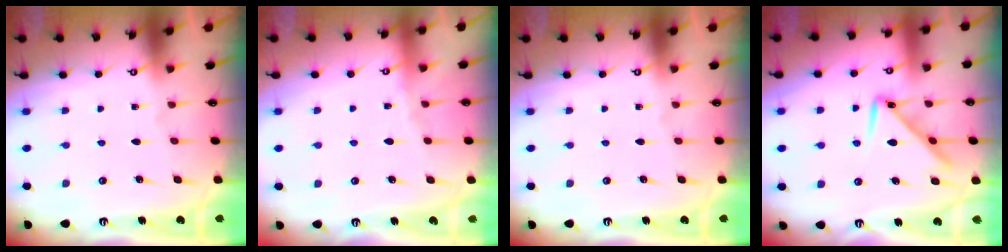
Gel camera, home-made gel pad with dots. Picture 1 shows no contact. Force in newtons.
{"total": 3.3, "press": 3.2, "slide": 0.5}
{"total": 0.0}
{"total": 10.3, "press": 10.3, "slide": 0.4}